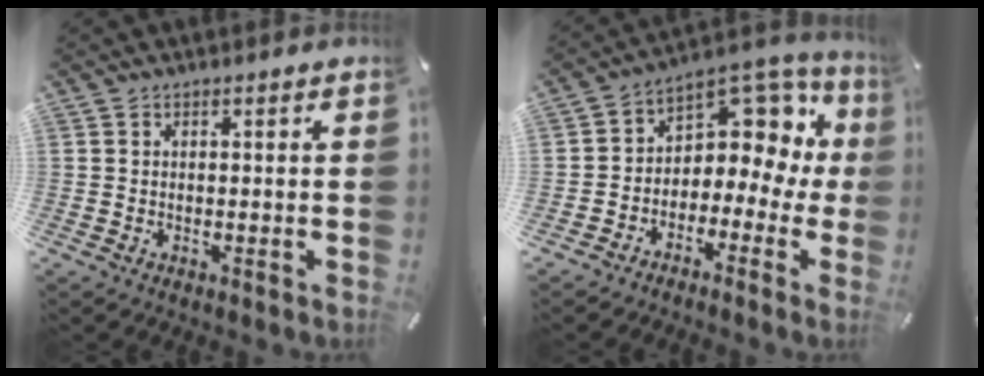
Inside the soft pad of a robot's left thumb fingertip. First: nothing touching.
{"total": 8.0, "force": [2.3, 6.3, 4.4], "torque": [-0.056, -0.031, 0.039]}